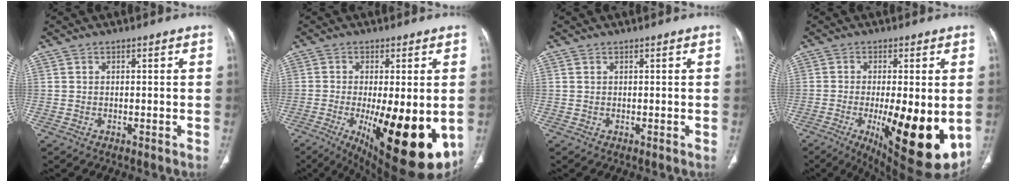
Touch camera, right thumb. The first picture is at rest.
{"total": 21.6, "force": [-5.3, 7.4, 19.5], "torque": [-0.239, -0.034, -0.052]}
{"total": 0.0}
{"total": 19.7, "force": [-4.4, 6.3, 18.2], "torque": [-0.226, -0.030, -0.040]}